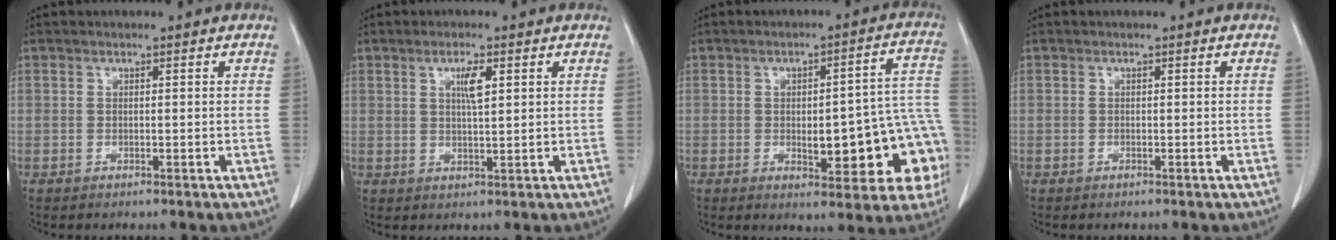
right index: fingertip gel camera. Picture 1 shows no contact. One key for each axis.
{"total": 3.3, "fx": 1.3, "fy": 0.5, "fz": 3.0, "tx": -0.055, "ty": -0.001, "tz": 0.022}
{"total": 16.4, "fx": -3.4, "fy": 5.2, "fz": 15.2, "tx": -0.120, "ty": 0.041, "tz": -0.023}
{"total": 0.0}